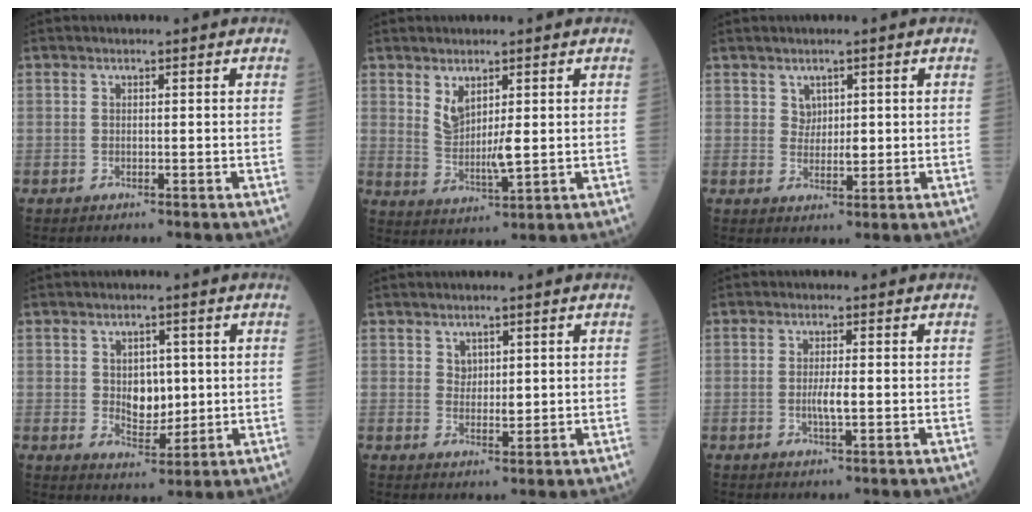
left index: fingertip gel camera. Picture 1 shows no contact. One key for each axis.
{"total": 5.1, "fx": 1.8, "fy": 1.5, "fz": 4.5, "tx": -0.097, "ty": -0.005, "tz": 0.044}
{"total": 2.4, "fx": 1.2, "fy": 1.8, "fz": 1.1, "tx": -0.024, "ty": 0.002, "tz": 0.025}
{"total": 5.2, "fx": 0.8, "fy": 3.3, "fz": 3.9, "tx": -0.063, "ty": 0.001, "tz": 0.023}
{"total": 2.3, "fx": 1.4, "fy": 1.5, "fz": 1.1, "tx": -0.023, "ty": 0.001, "tz": 0.031}
{"total": 2.5, "fx": -0.2, "fy": 0.2, "fz": 2.4, "tx": -0.049, "ty": -0.003, "tz": -0.002}